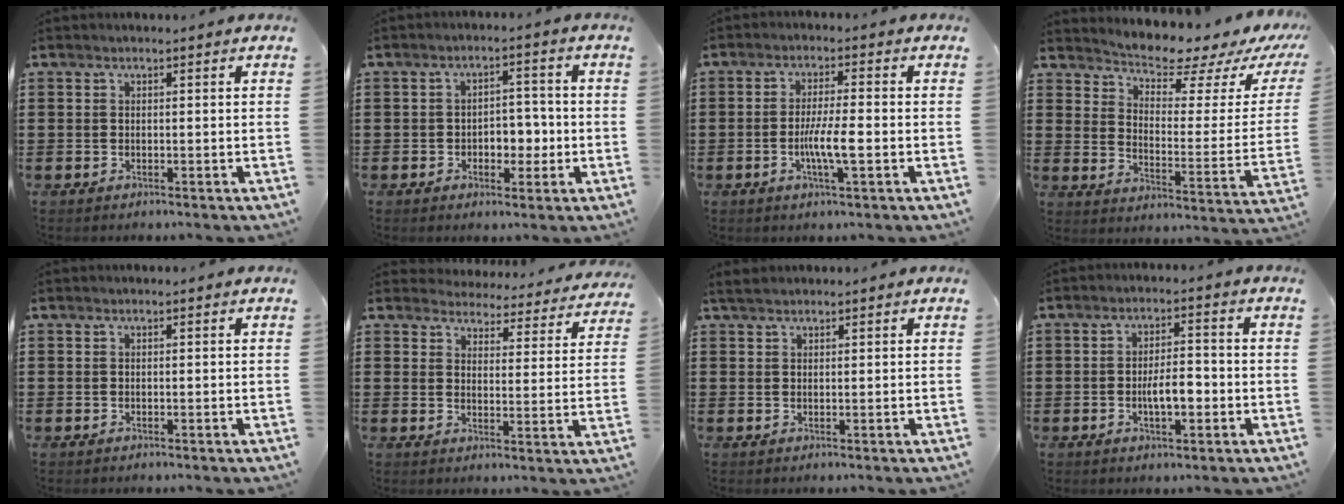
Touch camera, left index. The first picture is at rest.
{"total": 4.5, "force": [-1.2, 3.2, 2.9], "torque": [-0.045, 0.001, -0.030]}
{"total": 5.6, "force": [-1.3, 0.8, 5.4], "torque": [-0.106, -0.003, -0.029]}
{"total": 5.1, "force": [4.8, 0.6, 1.8], "torque": [-0.046, -0.044, 0.073]}
{"total": 0.0}
{"total": 4.1, "force": [4.1, 0.4, 0.1], "torque": [-0.020, -0.037, 0.067]}
{"total": 1.6, "force": [1.3, 0.4, 0.8], "torque": [-0.019, 0.004, 0.025]}
{"total": 5.1, "force": [-1.3, 2.1, 4.5], "torque": [-0.078, 0.003, -0.029]}